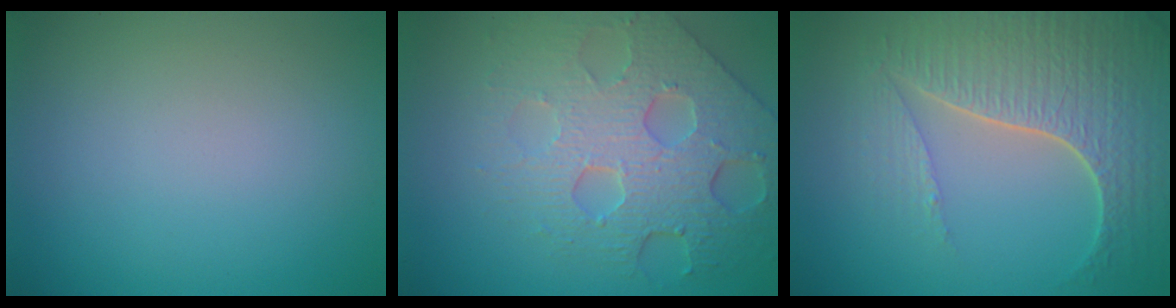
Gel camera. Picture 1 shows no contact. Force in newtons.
{"total": 7.7, "press": 5.7, "slide": 5.2}
{"total": 6.8, "press": 5.2, "slide": 4.3}